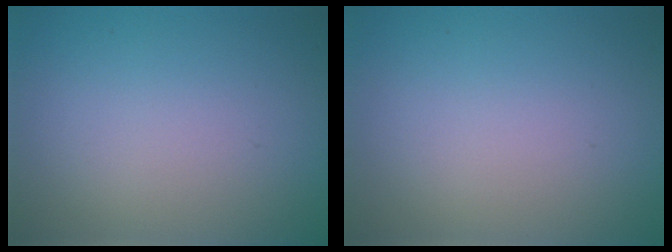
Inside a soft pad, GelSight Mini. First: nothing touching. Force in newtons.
{"total": 0.0}